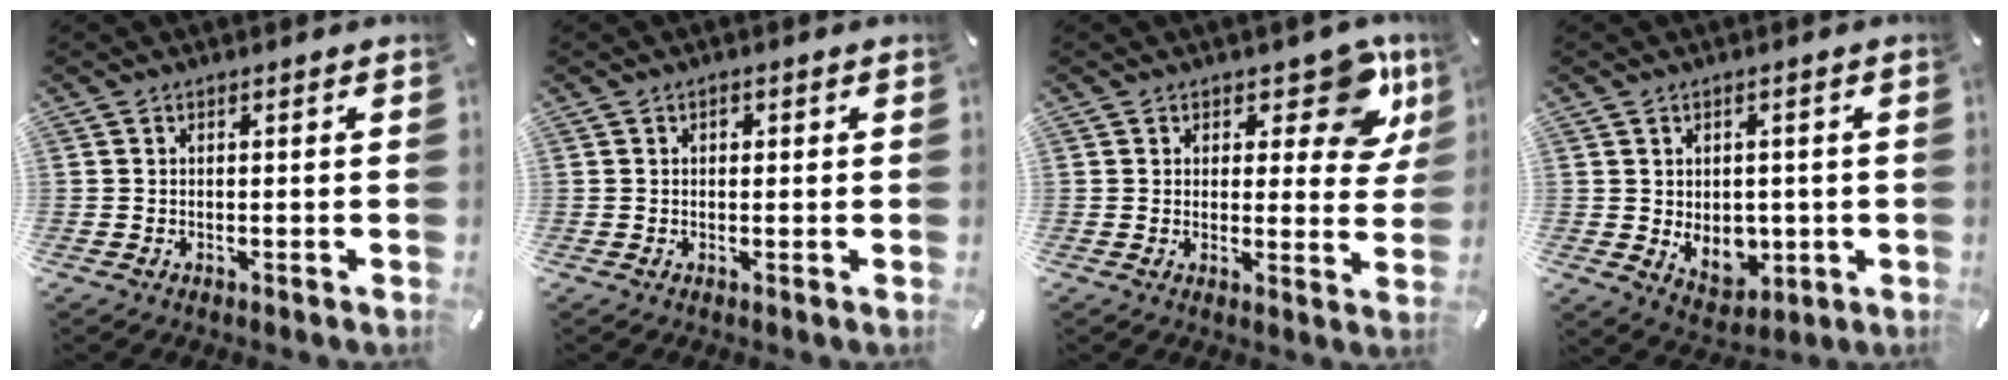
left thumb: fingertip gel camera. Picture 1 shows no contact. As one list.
[{"total": 1.2, "force": [0.2, 1.0, 0.7], "torque": [-0.006, 0.003, 0.000]}, {"total": 10.8, "force": [6.5, 5.6, 6.5], "torque": [-0.063, -0.045, 0.110]}, {"total": 7.5, "force": [-0.9, 6.0, 4.4], "torque": [-0.050, -0.004, -0.015]}]